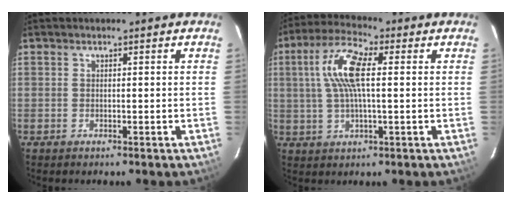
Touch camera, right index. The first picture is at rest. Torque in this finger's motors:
{"motor_torque": [0.70, -0.25, 0.65, 0.21]}